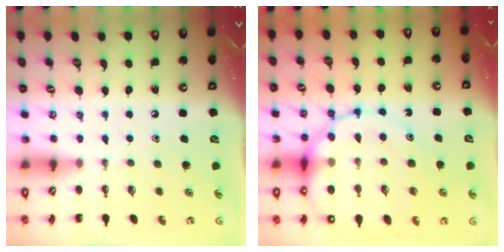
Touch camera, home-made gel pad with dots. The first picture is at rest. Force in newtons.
{"total": 17.0, "press": 16.8, "slide": 2.4}